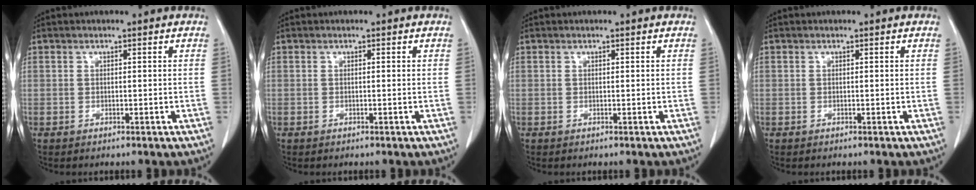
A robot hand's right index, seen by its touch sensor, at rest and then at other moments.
{"total": 0.0}
{"total": 0.0}
{"total": 0.0}